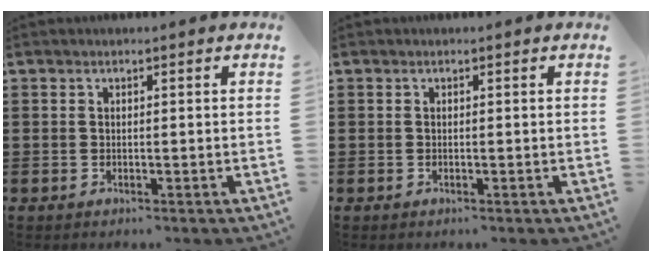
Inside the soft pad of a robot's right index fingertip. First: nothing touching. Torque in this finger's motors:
{"motor_torque": [-0.90, 1.24, 0.00, -0.01]}